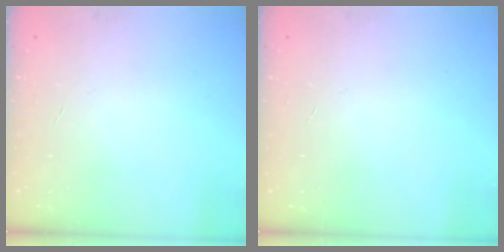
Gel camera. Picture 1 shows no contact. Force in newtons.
{"total": 0.0}